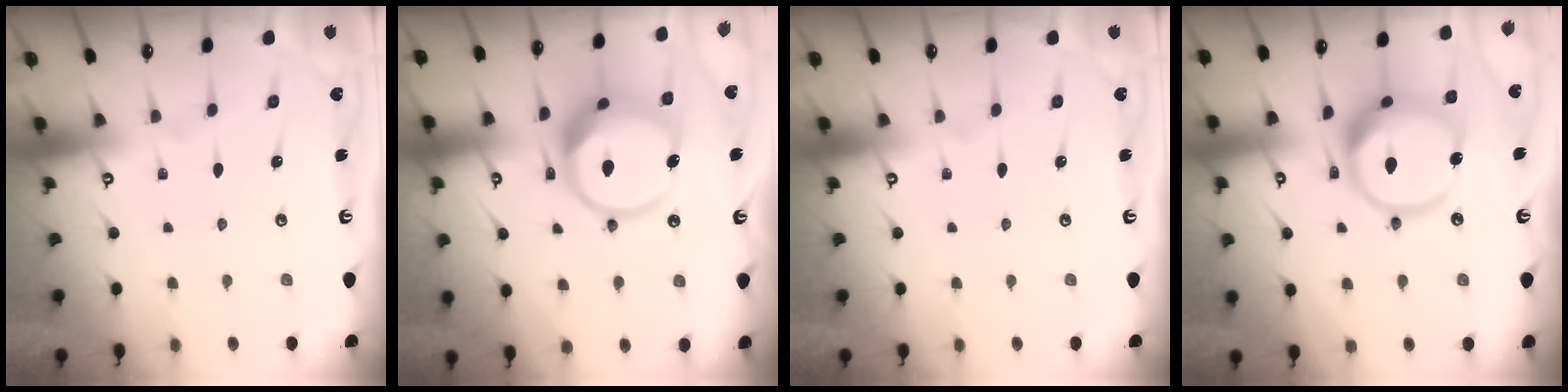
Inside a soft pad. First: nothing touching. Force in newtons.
{"total": 15.9, "press": 15.8, "slide": 1.9}
{"total": 0.0}
{"total": 18.1, "press": 18.0, "slide": 1.9}